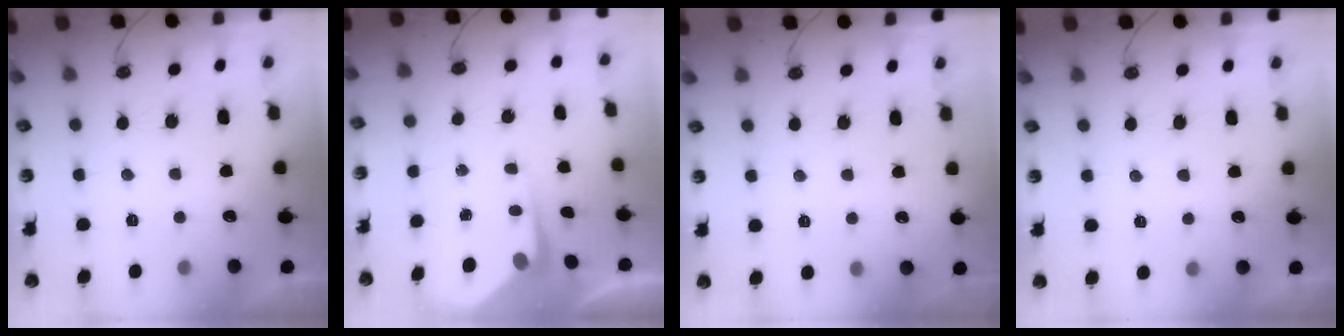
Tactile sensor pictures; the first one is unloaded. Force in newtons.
{"total": 4.9, "press": 4.9, "slide": 0.2}
{"total": 3.0, "press": 2.9, "slide": 0.4}
{"total": 1.5, "press": 1.5, "slide": 0.4}